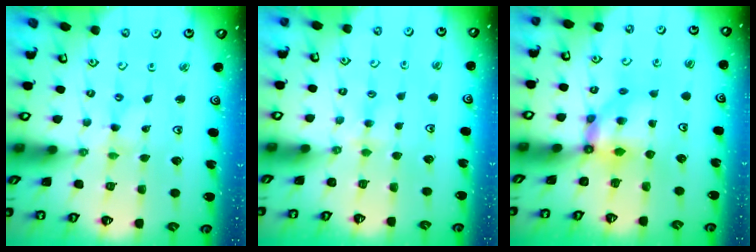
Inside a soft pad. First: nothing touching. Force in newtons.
{"total": 3.6, "press": 3.6, "slide": 0.6}
{"total": 5.8, "press": 5.8, "slide": 0.2}